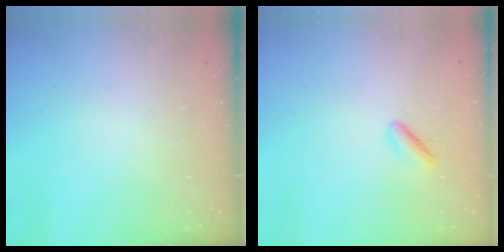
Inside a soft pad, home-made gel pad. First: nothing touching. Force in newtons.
{"total": 1.9, "press": 1.5, "slide": 1.2}